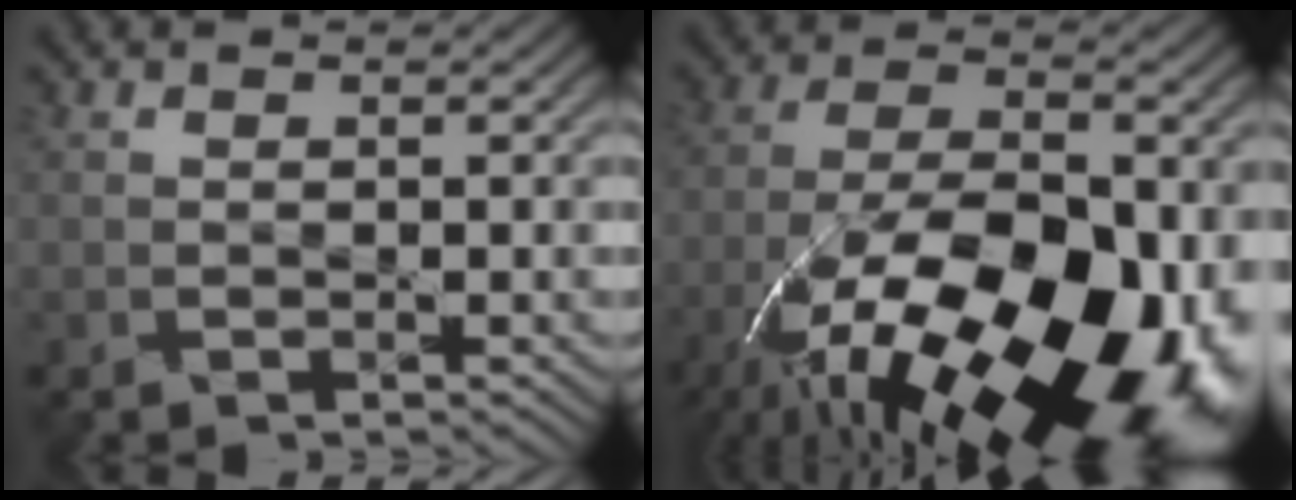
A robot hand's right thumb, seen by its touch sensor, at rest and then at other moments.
{"total": 22.6, "force": [-10.5, 10.2, 17.3], "torque": [-0.267, -0.058, -0.147]}